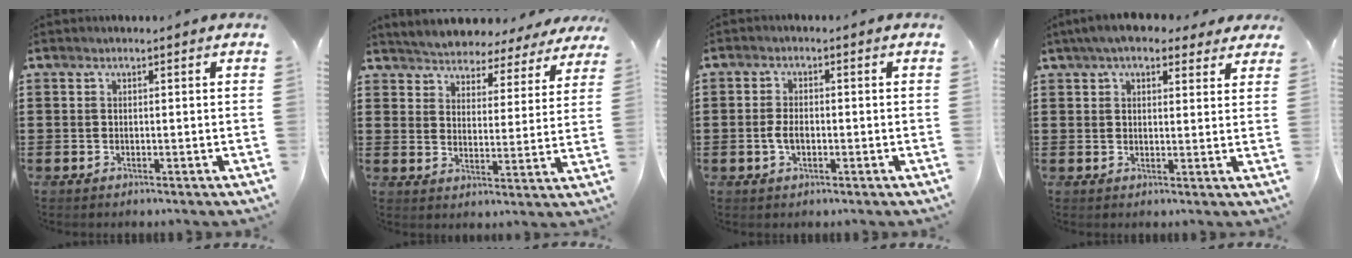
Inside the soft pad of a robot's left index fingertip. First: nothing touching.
{"total": 4.3, "force": [4.3, 0.1, -0.5], "torque": [-0.019, -0.033, 0.070]}
{"total": 3.0, "force": [-0.6, 1.5, 2.5], "torque": [-0.063, -0.001, -0.015]}
{"total": 5.7, "force": [4.6, 1.7, 3.0], "torque": [-0.064, 0.002, 0.082]}